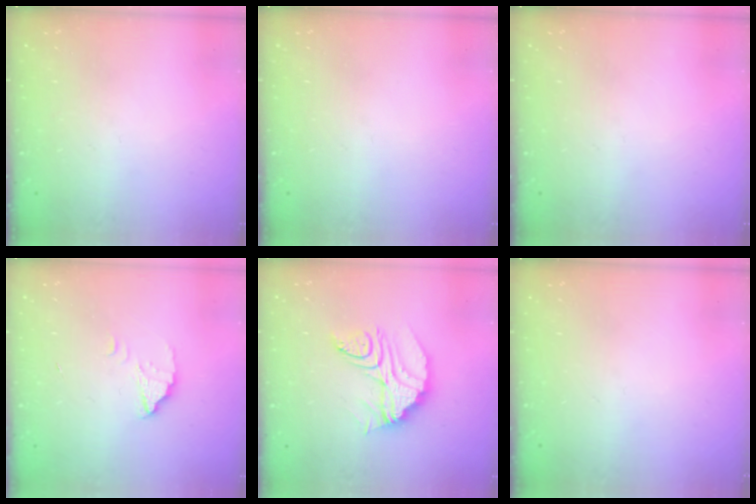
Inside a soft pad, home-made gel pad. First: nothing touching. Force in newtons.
{"total": 0.0}
{"total": 0.0}
{"total": 1.8, "press": 1.8, "slide": 0.1}
{"total": 13.1, "press": 13.1, "slide": 1.1}
{"total": 0.0}